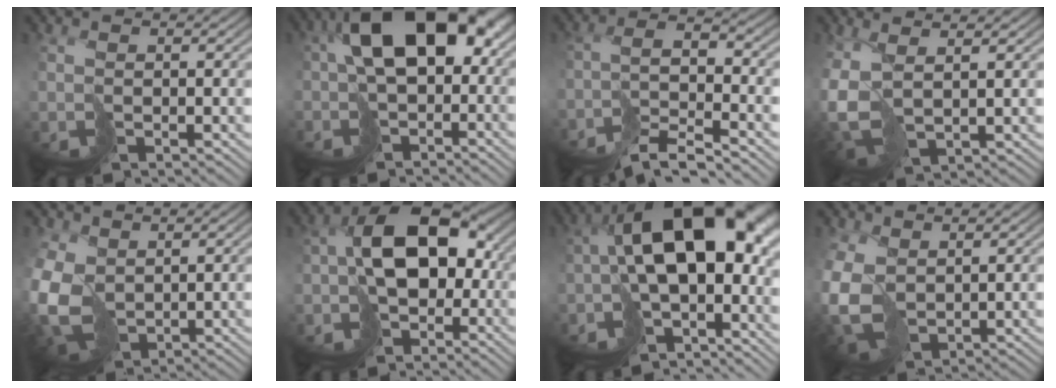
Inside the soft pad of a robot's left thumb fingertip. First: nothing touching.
{"total": 13.2, "force": [-0.2, 8.0, 10.5], "torque": [-0.169, -0.008, -0.004]}
{"total": 7.6, "force": [-5.6, 1.7, 4.8], "torque": [-0.077, 0.000, -0.107]}
{"total": 6.5, "force": [0.3, 3.7, 5.3], "torque": [-0.145, -0.017, 0.007]}
{"total": 9.5, "force": [0.3, 7.2, 6.3], "torque": [-0.201, -0.022, 0.011]}
{"total": 11.4, "force": [-1.9, 7.3, 8.6], "torque": [-0.152, 0.002, -0.039]}
{"total": 16.9, "force": [-2.6, 8.6, 14.4], "torque": [-0.227, 0.000, -0.036]}
{"total": 7.9, "force": [0.2, 5.9, 5.3], "torque": [-0.171, -0.021, 0.015]}